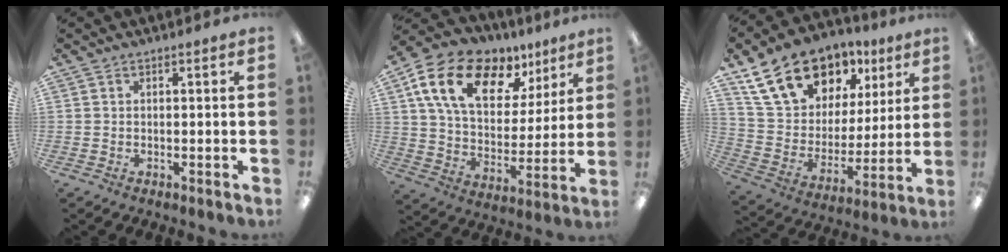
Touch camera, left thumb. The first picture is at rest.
{"total": 18.4, "force": [10.6, 10.5, 10.8], "torque": [-0.197, -0.046, 0.192]}
{"total": 20.4, "force": [13.2, 12.6, 9.0], "torque": [-0.163, -0.064, 0.249]}